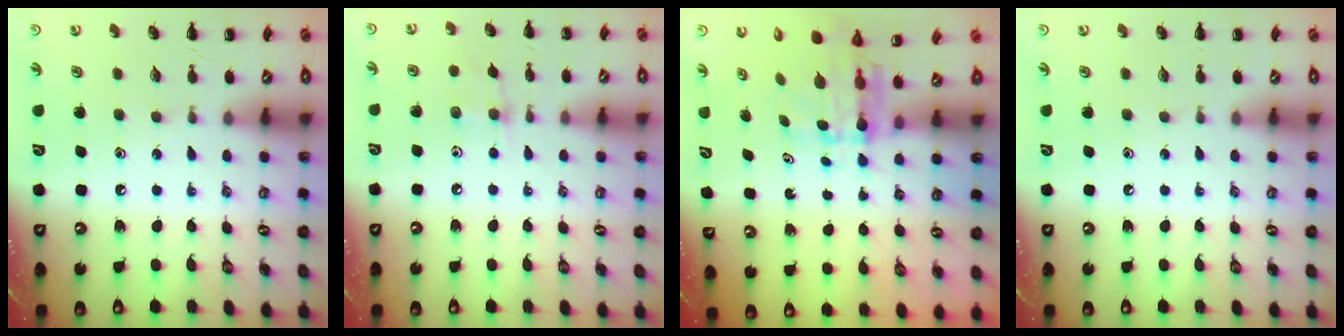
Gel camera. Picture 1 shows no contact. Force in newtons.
{"total": 5.3, "press": 5.1, "slide": 1.1}
{"total": 5.7, "press": 5.6, "slide": 1.1}
{"total": 0.0}